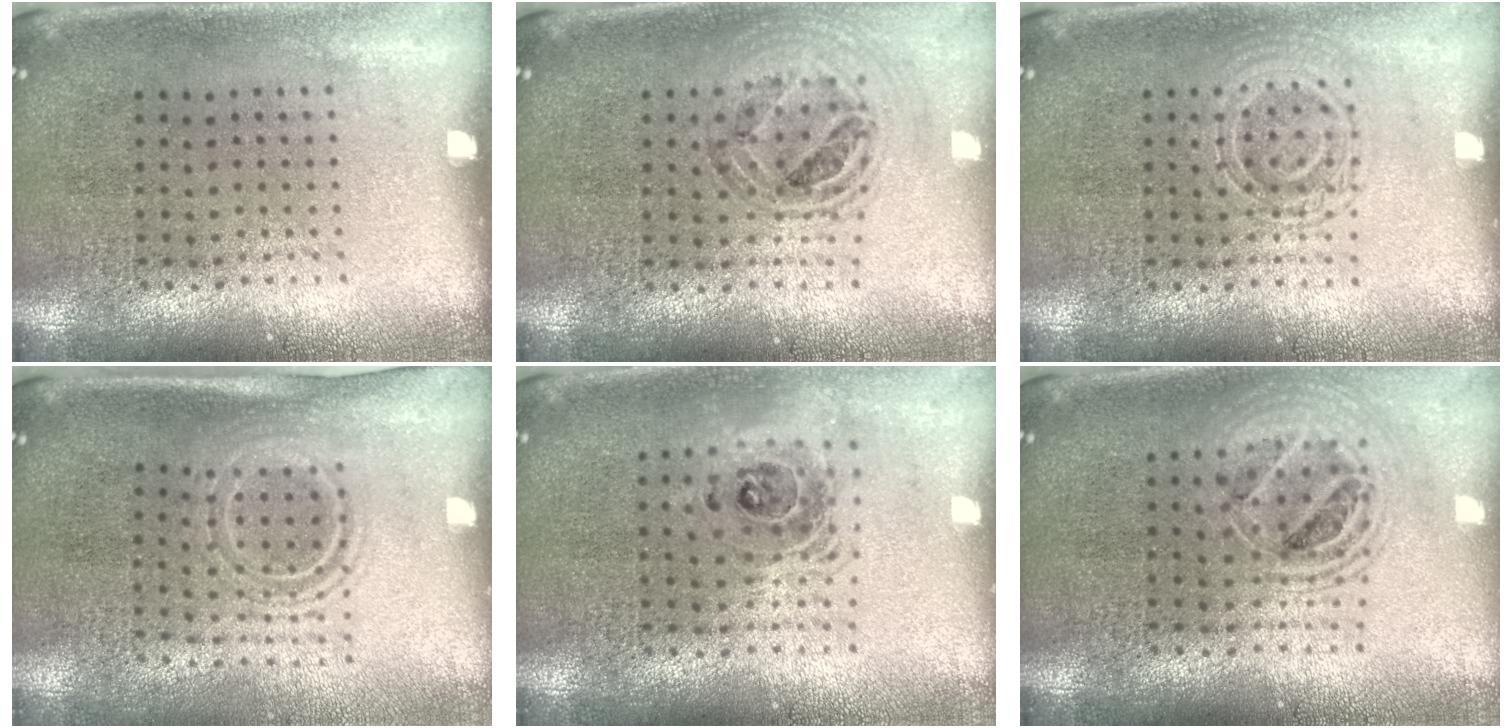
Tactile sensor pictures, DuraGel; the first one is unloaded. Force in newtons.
{"total": 0.9, "press": 0.9, "slide": 0.0}
{"total": 2.3, "press": 2.2, "slide": 0.5}
{"total": 1.6, "press": 1.2, "slide": 1.1}
{"total": 1.5, "press": 1.2, "slide": 0.8}
{"total": 1.8, "press": 1.5, "slide": 1.1}